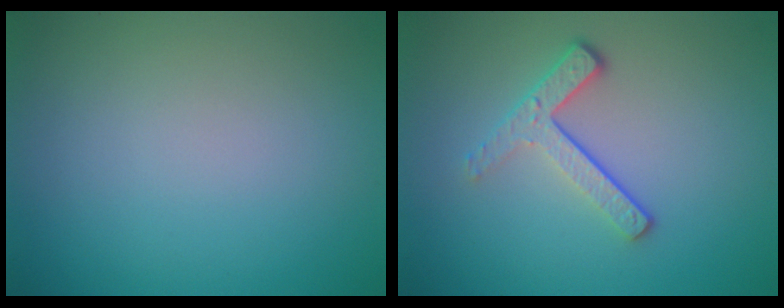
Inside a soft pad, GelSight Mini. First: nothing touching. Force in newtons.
{"total": 3.3, "press": 2.3, "slide": 2.3}